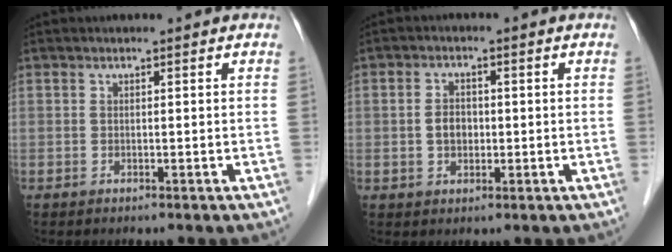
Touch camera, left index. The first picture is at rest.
{"total": 3.4, "force": [-0.2, 2.3, 2.4], "torque": [-0.053, 0.008, -0.002]}